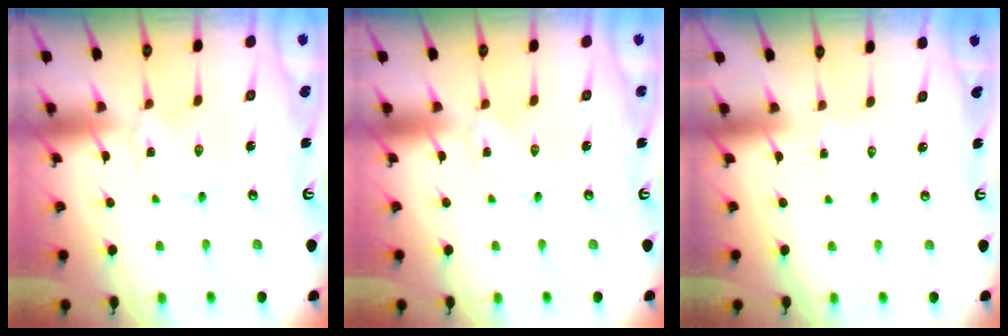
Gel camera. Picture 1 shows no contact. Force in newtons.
{"total": 0.0}
{"total": 1.4, "press": 1.4, "slide": 0.3}